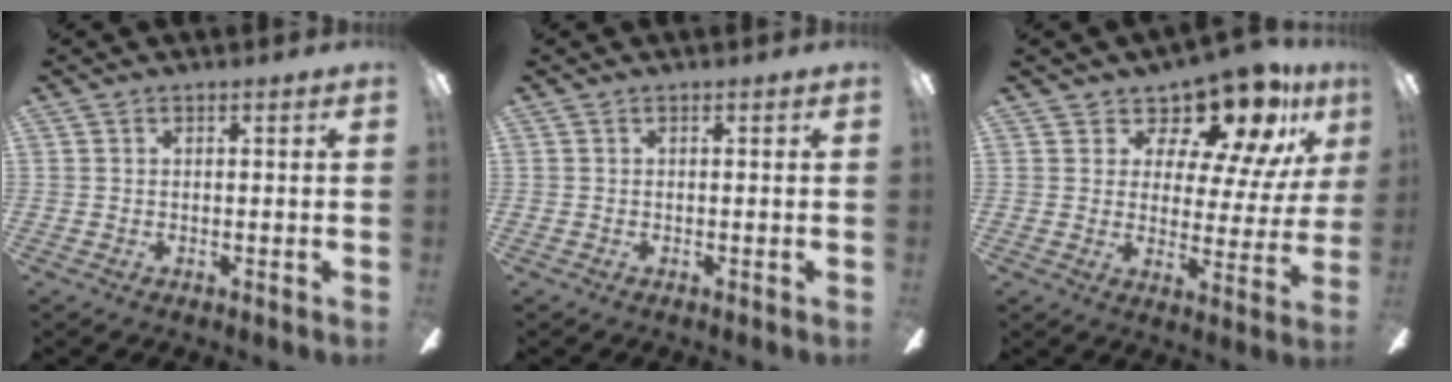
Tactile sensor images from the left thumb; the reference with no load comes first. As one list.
[{"total": 0.0}, {"total": 13.4, "force": [10.3, 5.6, 6.4], "torque": [-0.104, -0.078, 0.181]}]